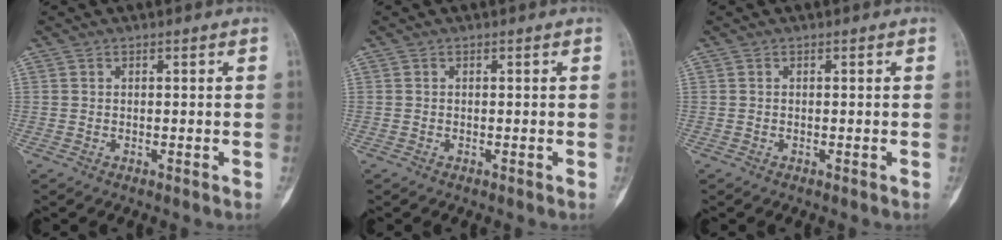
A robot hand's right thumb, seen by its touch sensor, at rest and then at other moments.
{"total": 0.0}
{"total": 0.0}